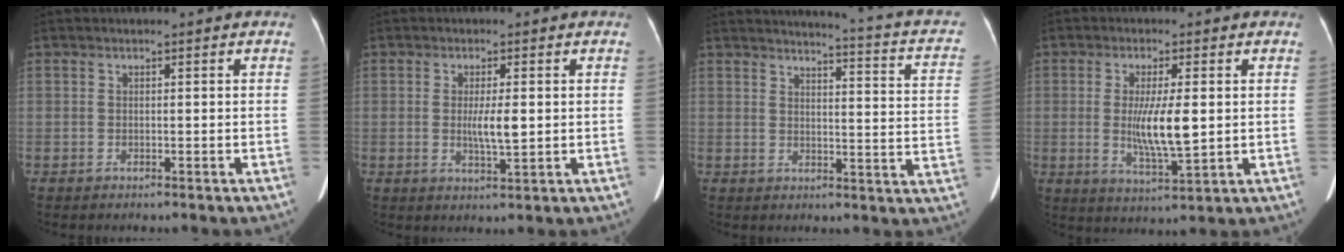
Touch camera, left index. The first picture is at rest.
{"total": 4.0, "force": [0.1, 0.7, 3.9], "torque": [-0.072, -0.005, 0.003]}
{"total": 13.6, "force": [11.0, 1.3, 7.9], "torque": [-0.106, -0.045, 0.099]}
{"total": 7.7, "force": [0.2, 1.3, 7.6], "torque": [-0.144, -0.017, 0.007]}